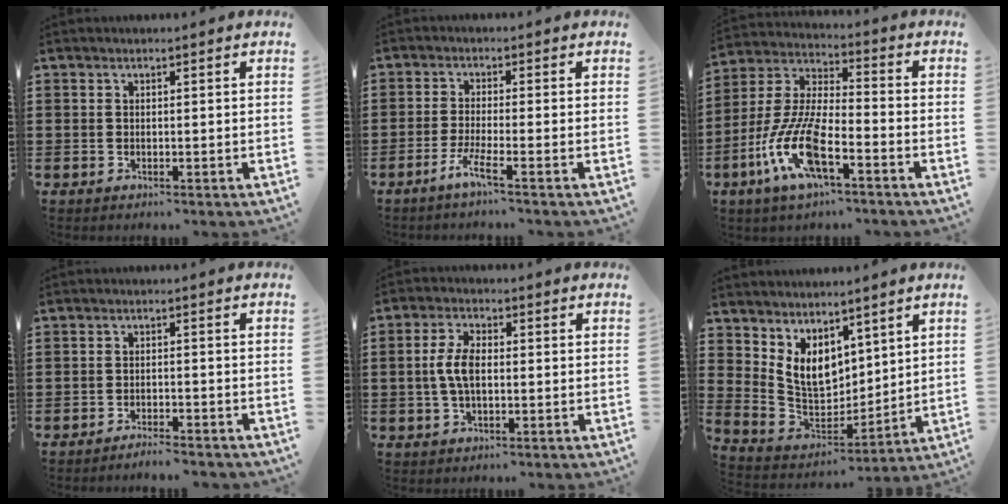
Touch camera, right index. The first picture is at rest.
{"total": 3.9, "force": [-2.6, -0.4, 2.9], "torque": [-0.071, -0.015, -0.053]}
{"total": 11.5, "force": [-5.7, 3.5, 9.4], "torque": [-0.238, -0.017, -0.115]}
{"total": 2.1, "force": [-2.1, 0.0, 0.3], "torque": [-0.010, 0.002, -0.043]}
{"total": 5.4, "force": [-0.2, 2.5, 4.7], "torque": [-0.111, 0.000, -0.011]}
{"total": 7.7, "force": [4.0, 5.6, 3.6], "torque": [-0.109, -0.018, 0.080]}